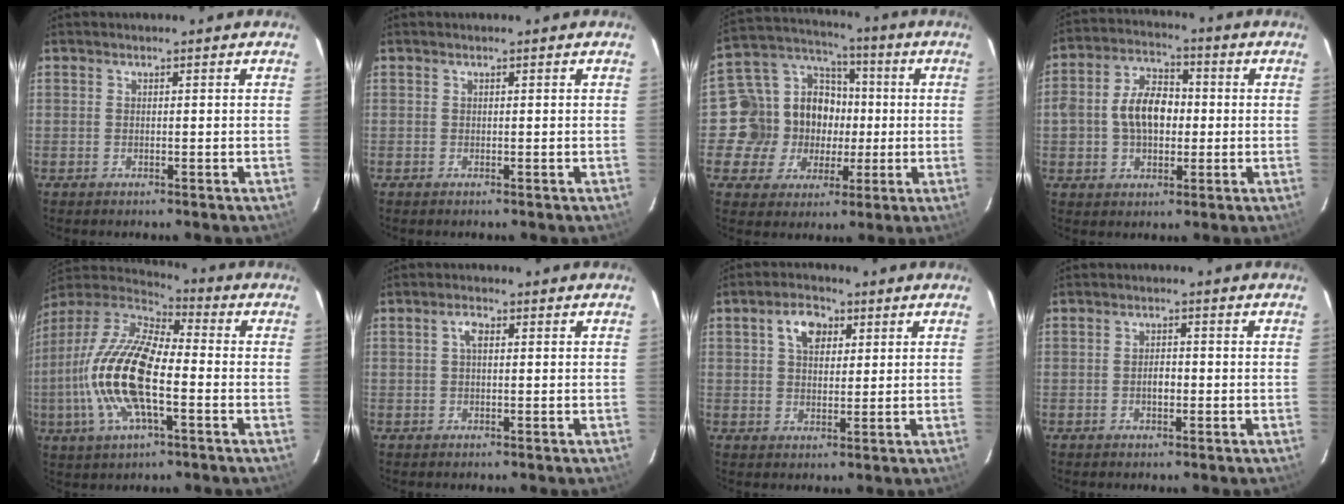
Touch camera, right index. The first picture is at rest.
{"total": 0.0}
{"total": 14.8, "force": [-1.3, 13.8, 5.3], "torque": [-0.131, 0.045, -0.018]}
{"total": 10.2, "force": [-0.3, 6.8, 7.6], "torque": [-0.150, 0.026, -0.004]}
{"total": 19.9, "force": [-3.9, 7.6, 18.0], "torque": [-0.372, -0.006, -0.086]}
{"total": 2.1, "force": [0.4, 1.0, 1.8], "torque": [-0.036, 0.008, 0.006]}
{"total": 5.8, "force": [2.2, 3.8, 3.8], "torque": [-0.062, 0.021, 0.040]}
{"total": 2.5, "force": [-0.6, 1.5, 2.0], "torque": [-0.036, 0.005, -0.010]}